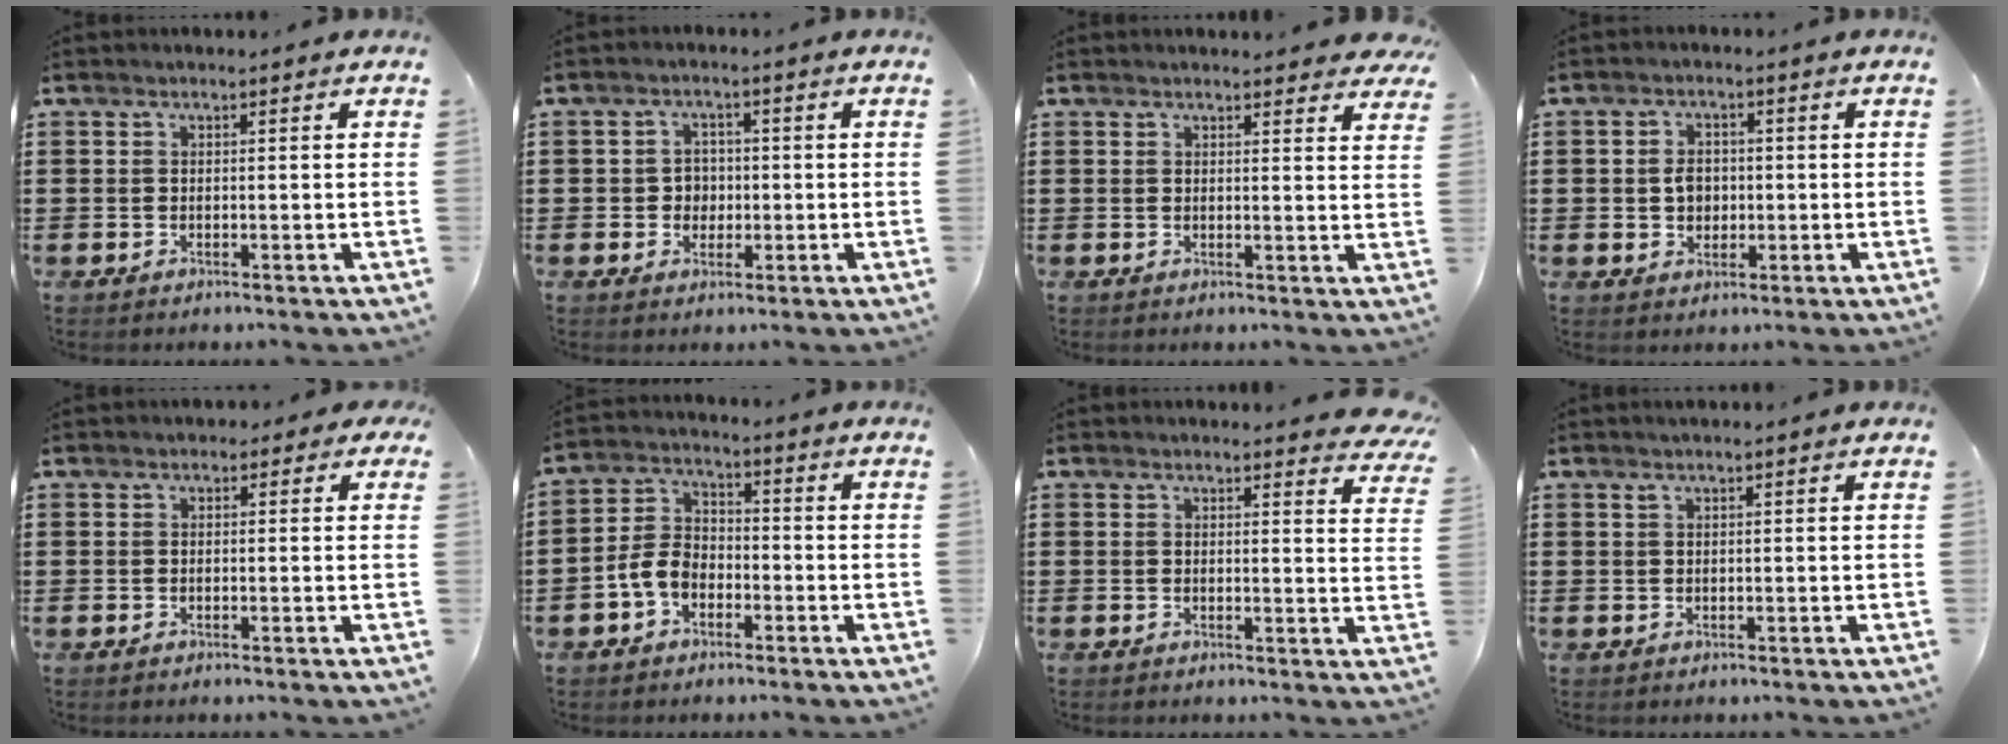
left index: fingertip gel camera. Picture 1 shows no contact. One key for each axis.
{"total": 3.1, "fx": -0.3, "fy": 2.8, "fz": 1.2, "tx": -0.034, "ty": 0.006, "tz": -0.009}
{"total": 2.7, "fx": 2.6, "fy": 0.2, "fz": 0.6, "tx": -0.011, "ty": -0.007, "tz": 0.049}
{"total": 3.1, "fx": -0.1, "fy": 2.5, "fz": 1.8, "tx": -0.034, "ty": 0.004, "tz": -0.007}
{"total": 1.1, "fx": 0.1, "fy": 1.0, "fz": 0.5, "tx": -0.005, "ty": 0.004, "tz": -0.003}
{"total": 5.6, "fx": -2.6, "fy": 3.7, "fz": 3.3, "tx": -0.088, "ty": 0.008, "tz": -0.059}
{"total": 2.7, "fx": 2.6, "fy": 0.2, "fz": 0.6, "tx": -0.005, "ty": -0.014, "tz": 0.046}
{"total": 0.8, "fx": 0.5, "fy": 0.1, "fz": 0.6, "tx": -0.013, "ty": 0.002, "tz": 0.010}